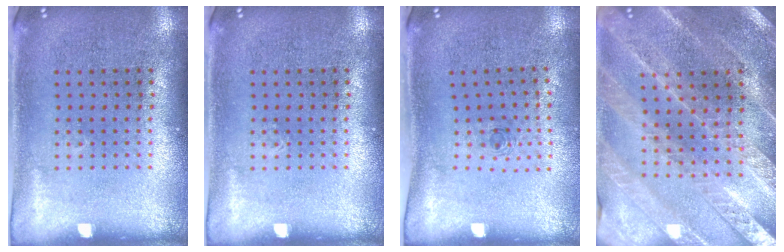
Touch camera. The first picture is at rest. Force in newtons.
{"total": 0.0}
{"total": 0.7, "press": 0.2, "slide": 0.6}
{"total": 2.4, "press": 2.4, "slide": 0.2}